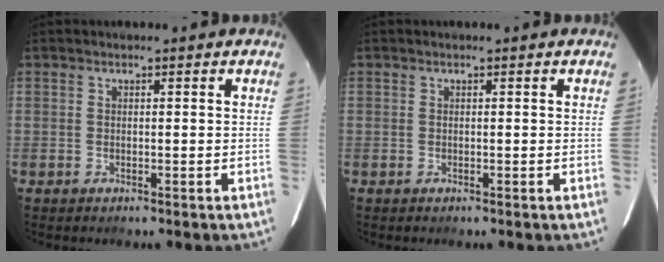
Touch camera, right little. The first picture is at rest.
{"total": 0.0}